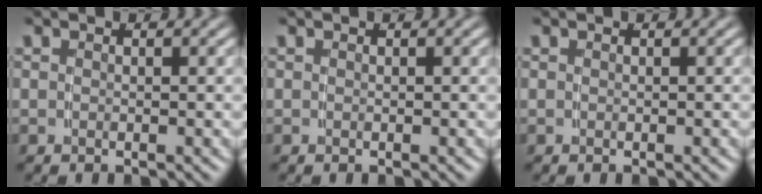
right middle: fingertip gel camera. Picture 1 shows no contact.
{"total": 0.0}
{"total": 0.0}